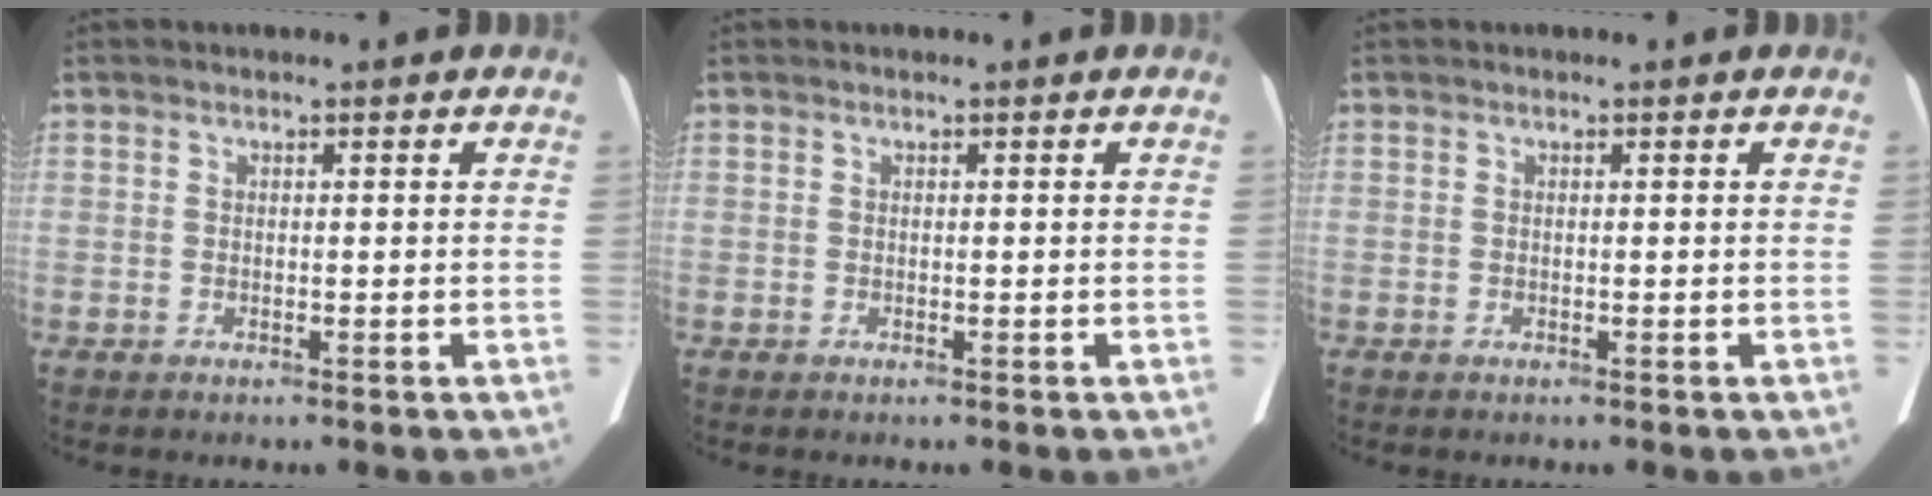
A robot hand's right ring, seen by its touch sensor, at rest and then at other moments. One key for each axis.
{"total": 0.0}
{"total": 0.0}